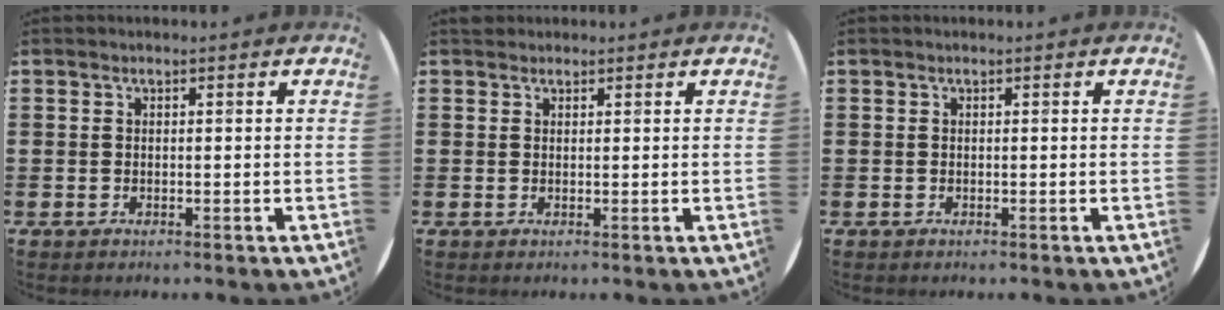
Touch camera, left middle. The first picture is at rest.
{"total": 0.7, "force": [0.6, 0.3, -0.1], "torque": [0.010, 0.001, 0.011]}
{"total": 0.0}